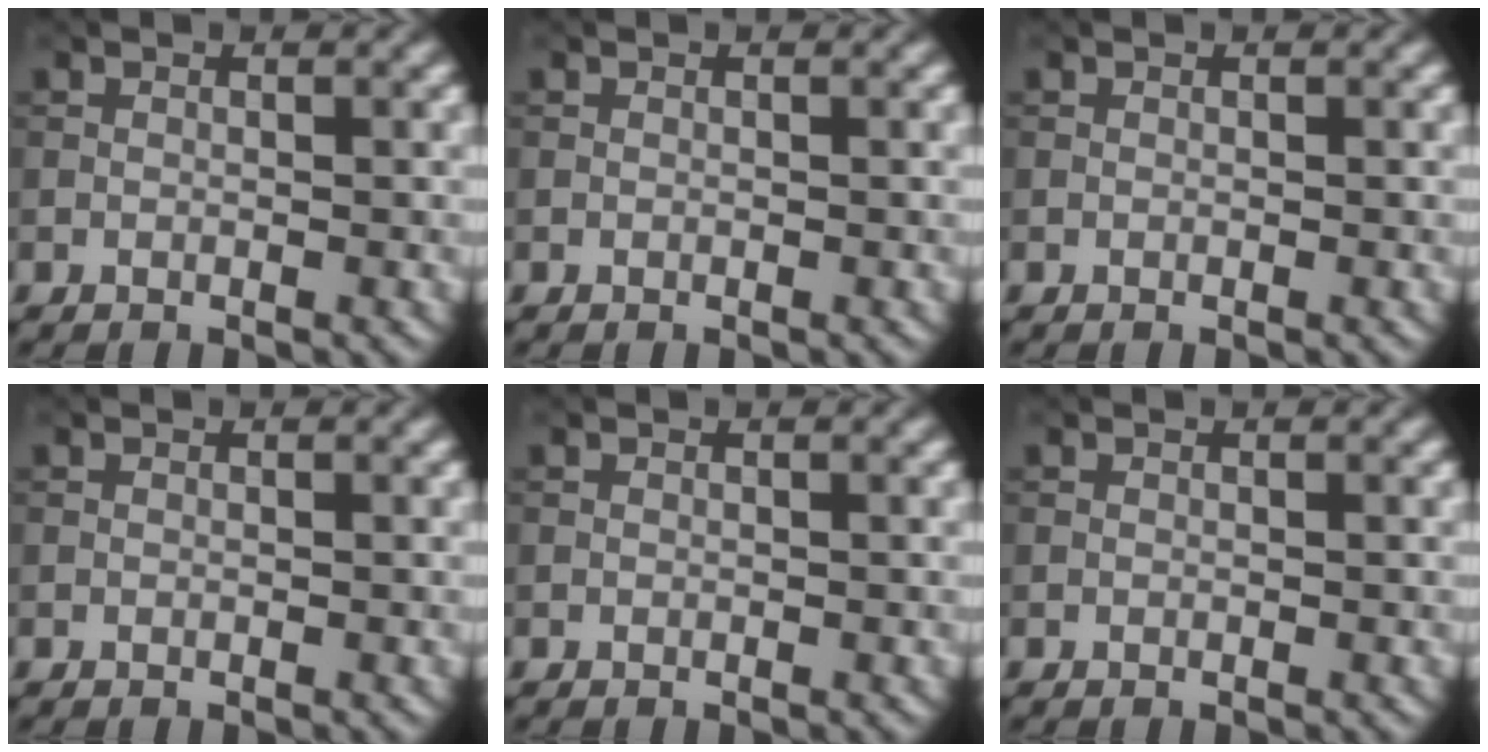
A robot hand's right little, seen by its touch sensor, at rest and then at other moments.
{"total": 0.0}
{"total": 0.0}
{"total": 0.0}
{"total": 0.0}
{"total": 0.0}